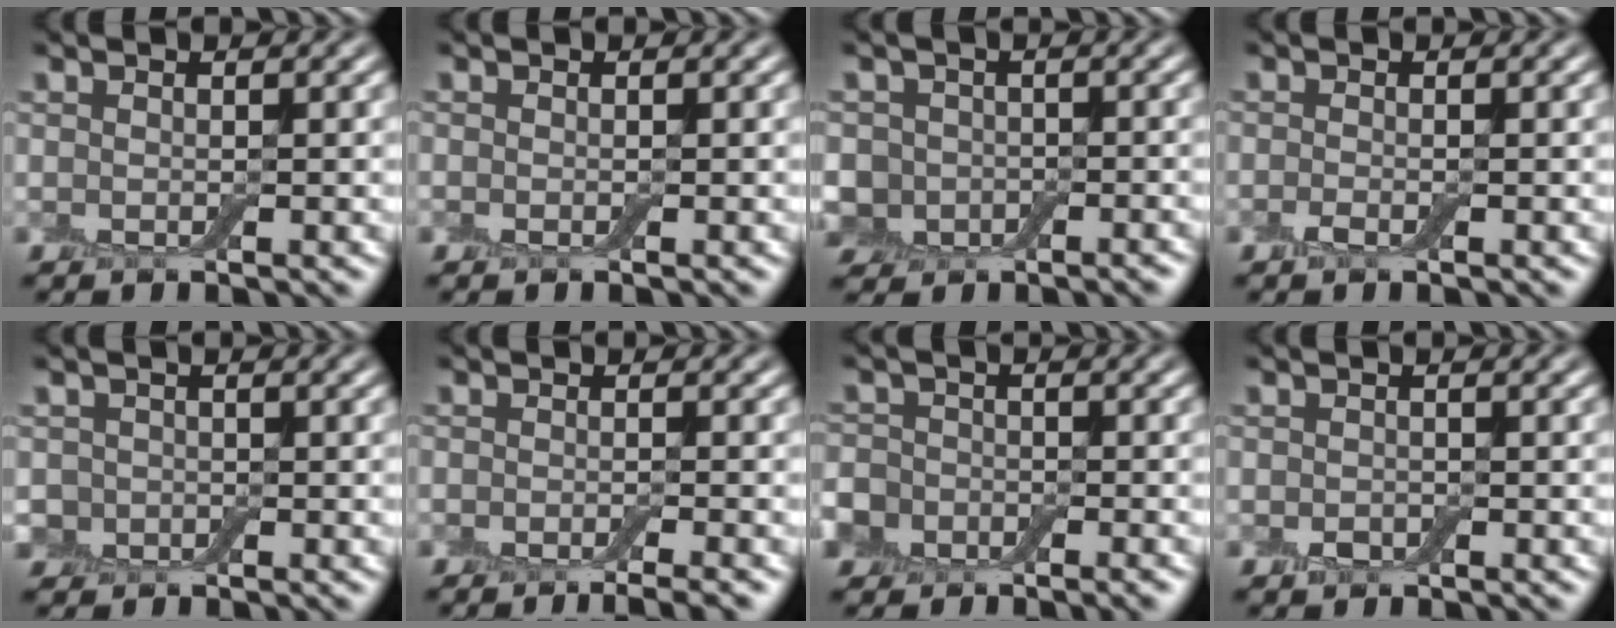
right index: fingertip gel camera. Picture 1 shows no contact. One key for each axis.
{"total": 0.0}
{"total": 5.2, "fx": -1.2, "fy": 4.8, "fz": 1.4, "tx": -0.016, "ty": 0.011, "tz": -0.048}
{"total": 0.9, "fx": -0.5, "fy": 0.4, "fz": 0.6, "tx": -0.016, "ty": -0.001, "tz": -0.012}
{"total": 1.7, "fx": -0.4, "fy": 1.6, "fz": 0.3, "tx": 0.004, "ty": -0.003, "tz": -0.012}
{"total": 2.9, "fx": -2.1, "fy": 0.5, "fz": 1.9, "tx": -0.022, "ty": -0.004, "tz": -0.032}
{"total": 6.4, "fx": -3.6, "fy": 4.9, "fz": 2.0, "tx": -0.021, "ty": -0.011, "tz": -0.081}
{"total": 1.0, "fx": -0.5, "fy": 0.8, "fz": 0.5, "tx": -0.009, "ty": -0.002, "tz": -0.011}